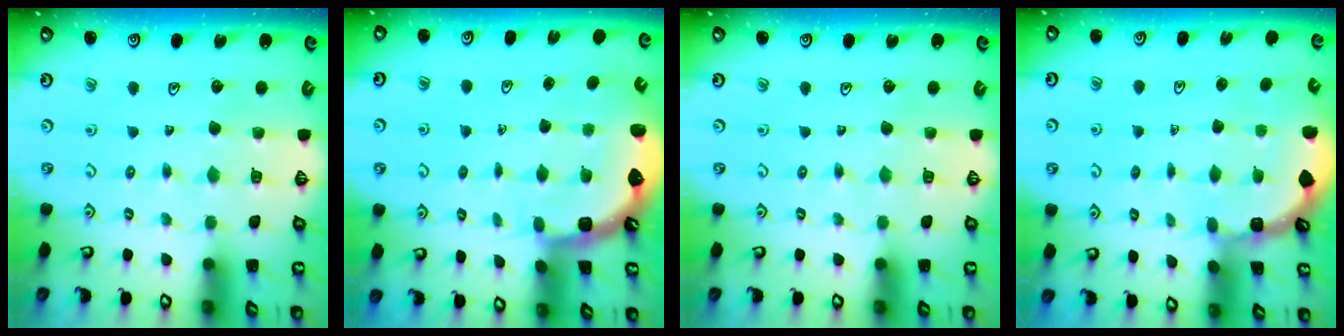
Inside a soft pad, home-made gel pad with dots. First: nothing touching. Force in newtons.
{"total": 2.5, "press": 1.6, "slide": 1.9}
{"total": 0.0}
{"total": 1.5, "press": 1.5, "slide": 0.2}